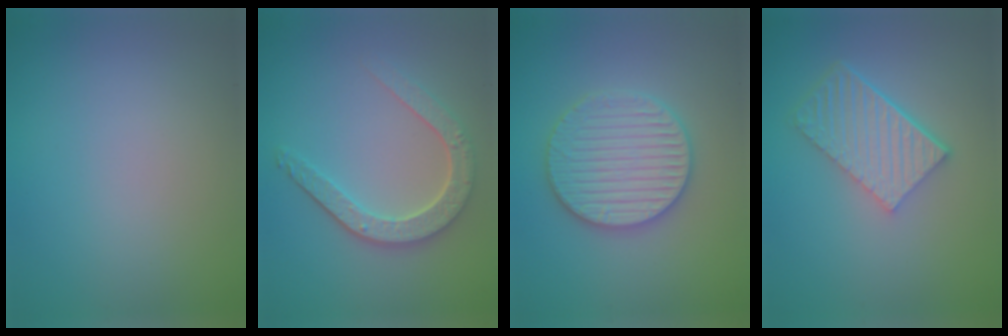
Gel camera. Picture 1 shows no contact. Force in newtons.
{"total": 4.2, "press": 3.5, "slide": 2.3}
{"total": 5.9, "press": 5.8, "slide": 1.1}
{"total": 5.7, "press": 3.9, "slide": 4.1}